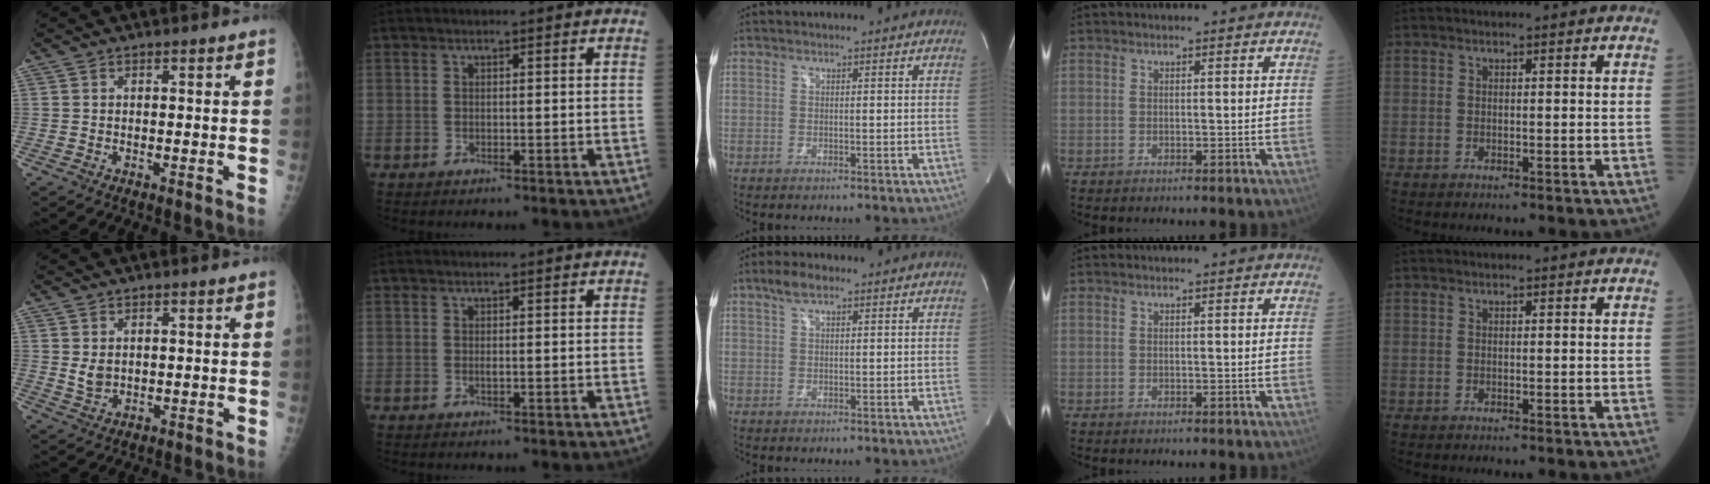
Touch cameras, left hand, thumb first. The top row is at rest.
{"thumb": {"total": 2.7, "force": [1.0, 1.9, 1.7], "torque": [-0.023, -0.011, 0.025]}, "index": {"total": 0.5, "force": [0.2, 0.1, 0.5], "torque": [-0.012, 0.001, 0.002]}, "middle": {"total": 3.1, "force": [2.0, 1.2, 2.0], "torque": [-0.046, 0.012, 0.040]}}